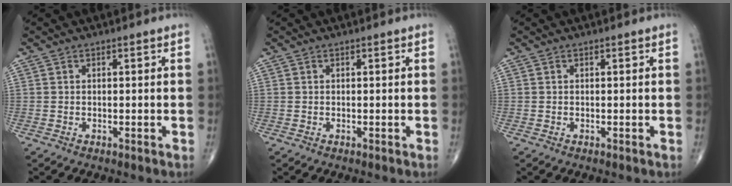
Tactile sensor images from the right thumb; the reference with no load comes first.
{"total": 0.0}
{"total": 0.0}